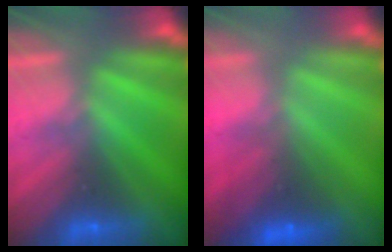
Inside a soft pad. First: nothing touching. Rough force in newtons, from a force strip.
{"total": 2.8}